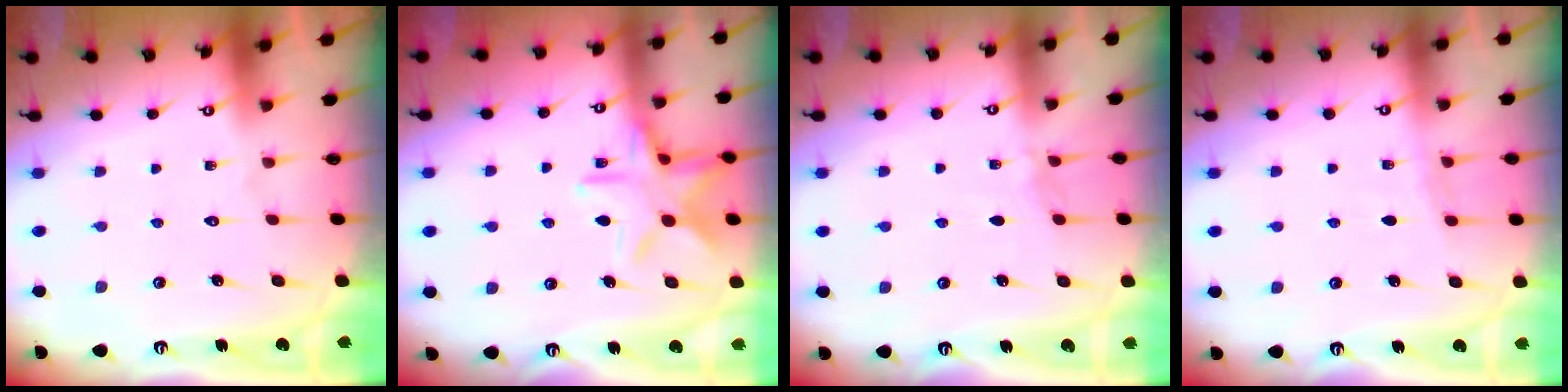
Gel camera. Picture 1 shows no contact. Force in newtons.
{"total": 13.3, "press": 13.3, "slide": 1.0}
{"total": 3.0, "press": 2.9, "slide": 0.5}
{"total": 3.1, "press": 3.0, "slide": 0.5}